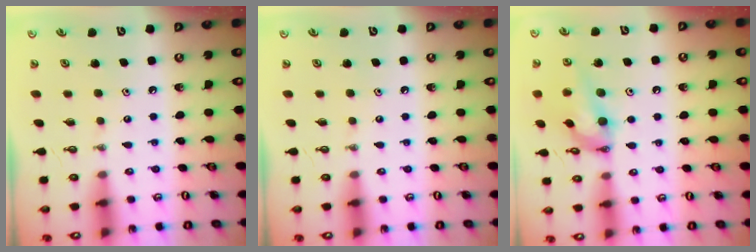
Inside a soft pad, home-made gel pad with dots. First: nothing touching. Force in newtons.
{"total": 0.0}
{"total": 14.7, "press": 13.7, "slide": 5.1}